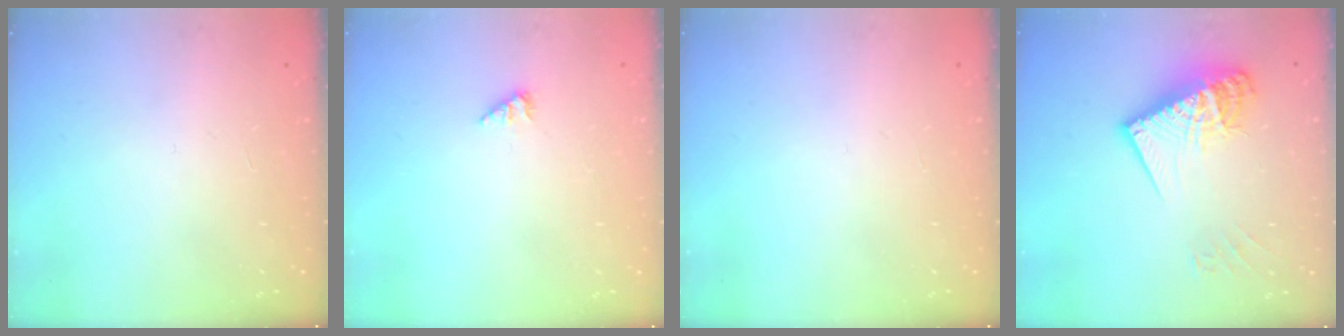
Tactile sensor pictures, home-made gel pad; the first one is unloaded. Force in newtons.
{"total": 1.7, "press": 1.7, "slide": 0.3}
{"total": 0.0}
{"total": 16.7, "press": 16.6, "slide": 1.7}